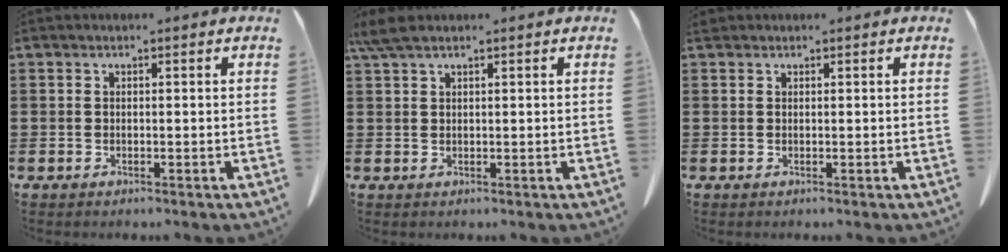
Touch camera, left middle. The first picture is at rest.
{"total": 2.8, "force": [1.8, 0.6, 2.0], "torque": [-0.051, -0.002, 0.031]}
{"total": 0.6, "force": [0.4, 0.3, 0.2], "torque": [-0.006, 0.002, 0.008]}